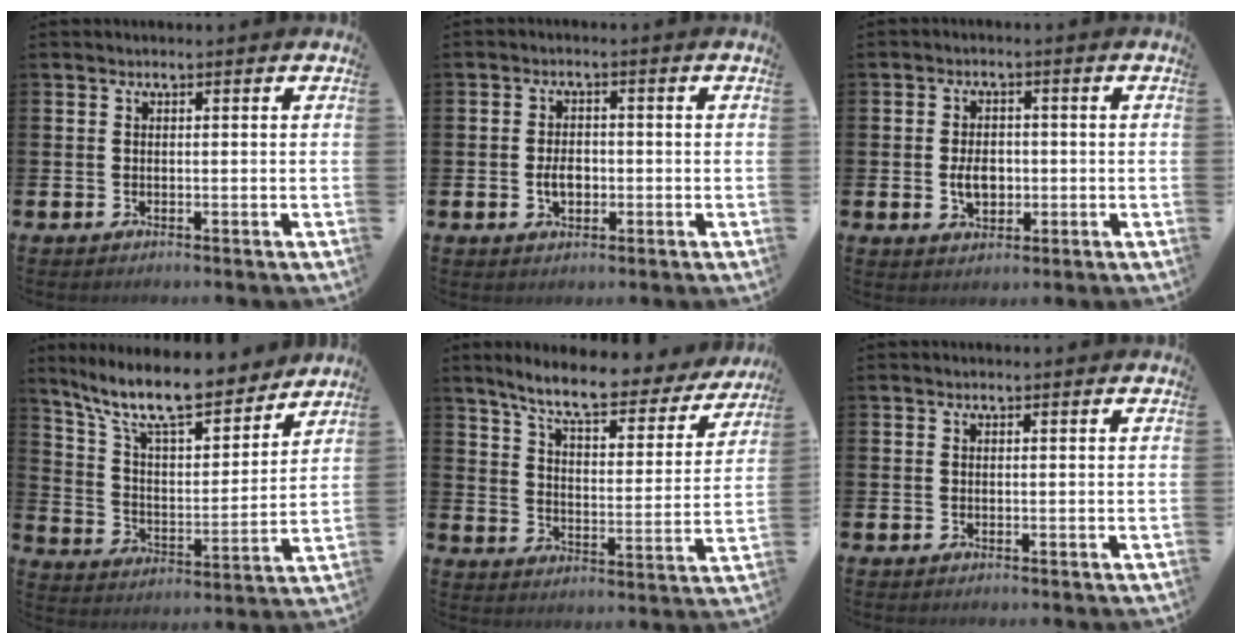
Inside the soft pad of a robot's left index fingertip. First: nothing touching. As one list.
[{"total": 3.0, "force": [-0.6, 2.0, 2.1], "torque": [-0.020, -0.004, -0.017]}, {"total": 4.0, "force": [-0.4, 2.7, 2.8], "torque": [-0.036, -0.001, -0.013]}, {"total": 12.3, "force": [10.6, 2.6, 5.6], "torque": [-0.136, -0.067, 0.183]}, {"total": 8.4, "force": [7.3, 1.5, 3.7], "torque": [-0.097, -0.046, 0.122]}, {"total": 0.0}]